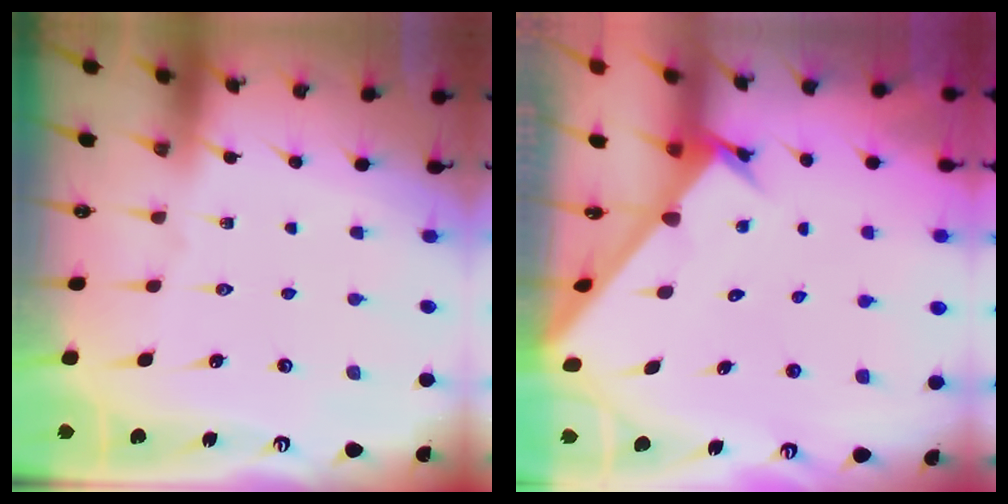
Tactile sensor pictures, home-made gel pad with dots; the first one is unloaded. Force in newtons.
{"total": 2.6, "press": 2.6, "slide": 0.3}